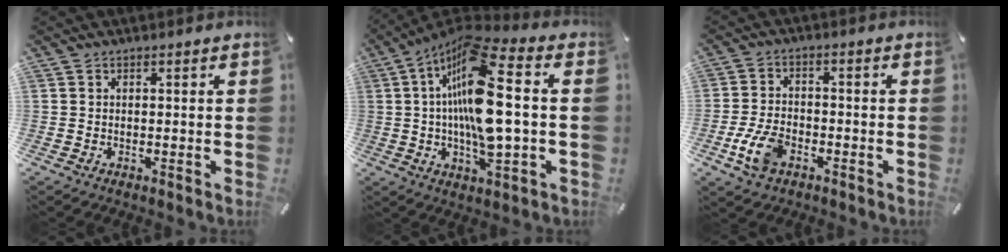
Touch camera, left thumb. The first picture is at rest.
{"total": 19.6, "force": [1.9, 6.1, 18.5], "torque": [-0.364, -0.008, 0.020]}
{"total": 8.1, "force": [-3.6, 4.7, 5.4], "torque": [-0.128, 0.009, -0.069]}